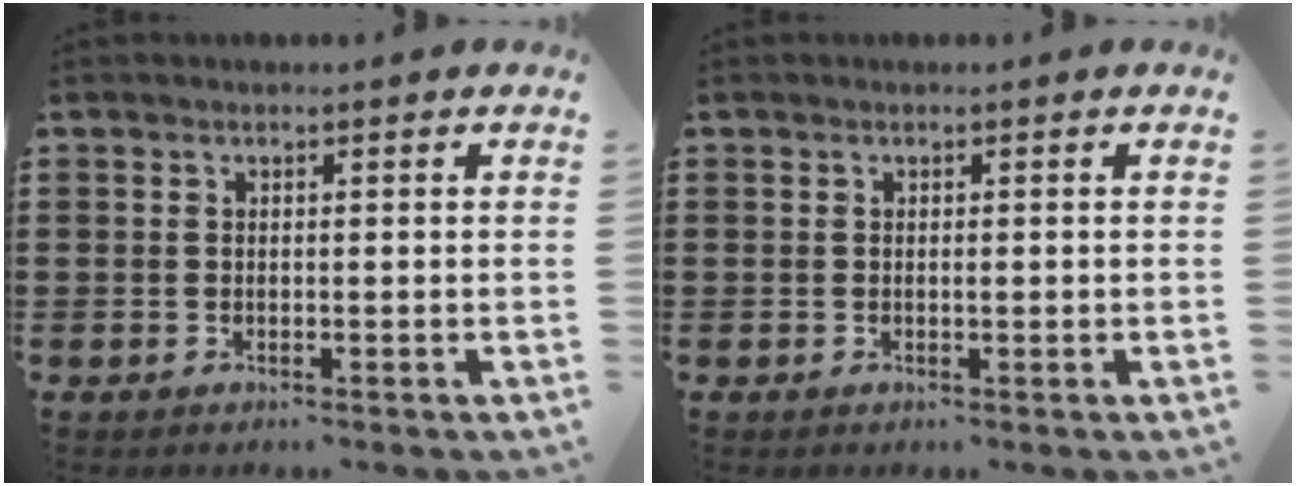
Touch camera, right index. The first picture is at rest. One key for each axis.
{"total": 0.7, "fx": 0.0, "fy": 0.2, "fz": 0.7, "tx": -0.014, "ty": -0.001, "tz": 0.000}